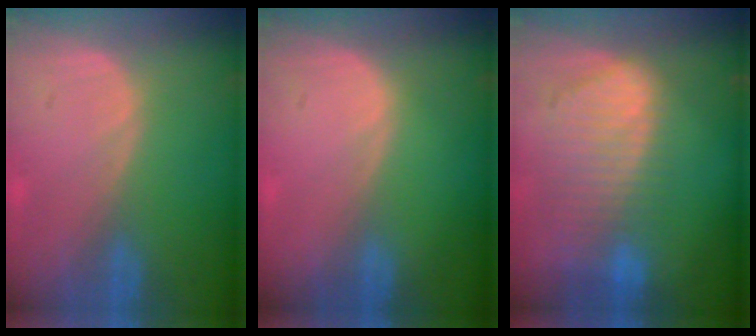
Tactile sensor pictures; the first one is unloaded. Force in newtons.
{"total": 0.0}
{"total": 9.3, "press": 8.1, "slide": 4.6}